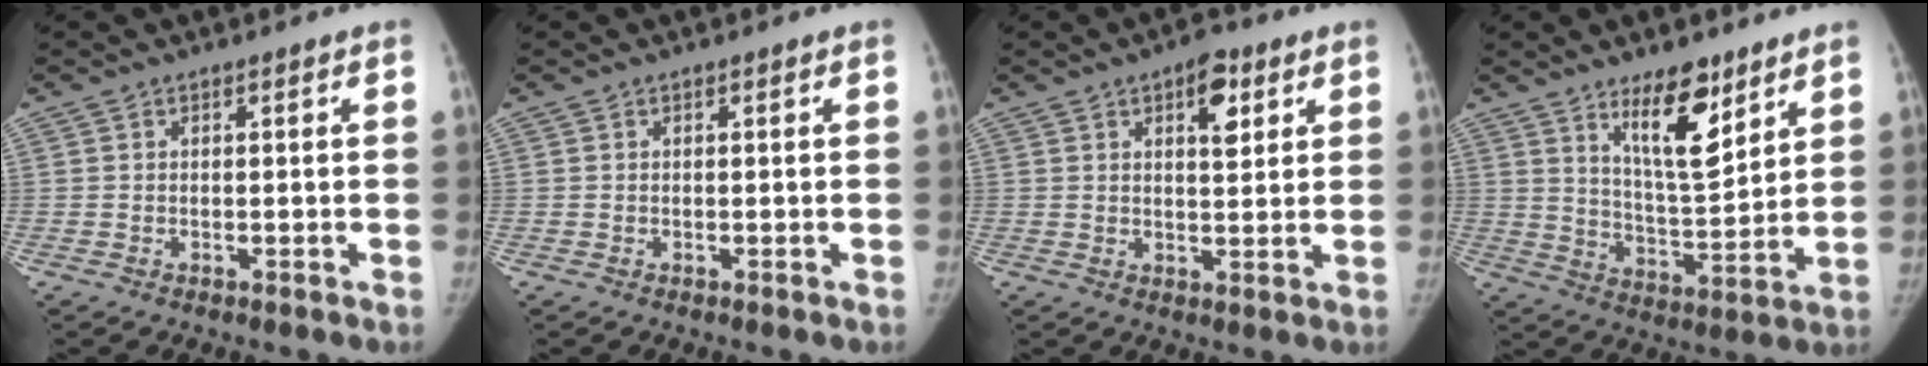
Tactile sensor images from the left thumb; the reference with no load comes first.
{"total": 0.0}
{"total": 6.4, "force": [3.0, 3.0, 4.7], "torque": [-0.047, -0.012, 0.039]}
{"total": 12.1, "force": [7.6, 4.2, 8.4], "torque": [-0.114, -0.061, 0.134]}